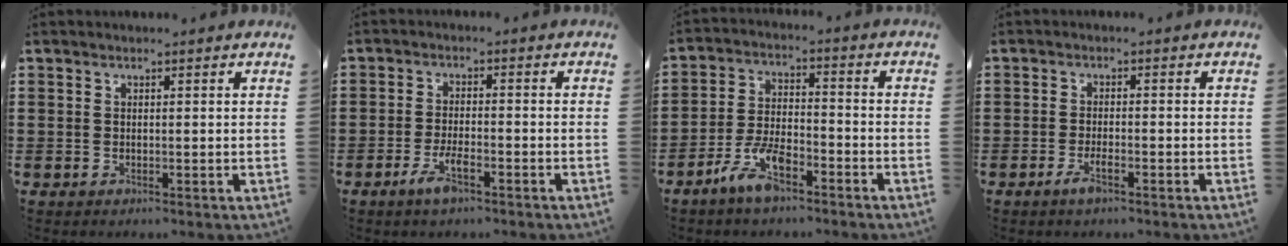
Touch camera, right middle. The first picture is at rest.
{"total": 4.5, "force": [-2.5, 1.3, 3.5], "torque": [-0.077, -0.001, -0.050]}
{"total": 7.2, "force": [-4.8, 2.6, 4.7], "torque": [-0.108, 0.005, -0.094]}
{"total": 2.7, "force": [-1.6, 0.7, 2.1], "torque": [-0.049, -0.003, -0.033]}